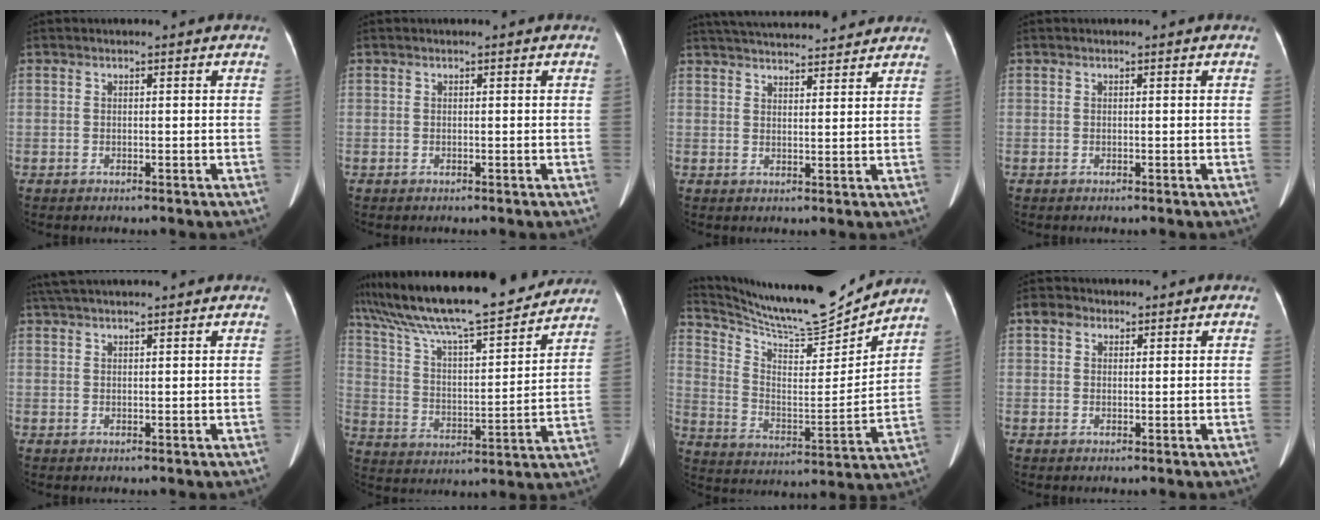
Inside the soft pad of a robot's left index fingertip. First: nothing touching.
{"total": 0.0}
{"total": 16.7, "force": [15.5, 2.3, 5.6], "torque": [-0.089, 0.032, 0.220]}
{"total": 0.0}
{"total": 11.0, "force": [9.8, 0.8, 5.1], "torque": [-0.084, 0.032, 0.142]}
{"total": 23.8, "force": [20.6, 2.8, 11.5], "torque": [-0.202, 0.002, 0.319]}
{"total": 16.8, "force": [16.2, 0.3, 4.6], "torque": [-0.101, -0.047, 0.264]}
{"total": 1.7, "force": [0.8, 1.4, 0.6], "torque": [-0.012, 0.009, 0.017]}